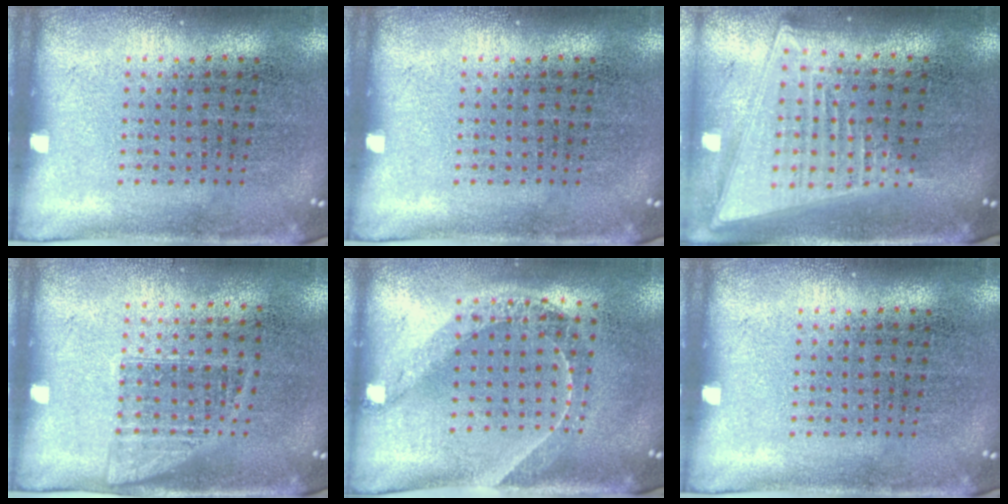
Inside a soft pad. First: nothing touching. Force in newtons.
{"total": 0.0}
{"total": 2.0, "press": 1.7, "slide": 1.2}
{"total": 0.9, "press": 0.8, "slide": 0.5}
{"total": 1.6, "press": 1.3, "slide": 0.9}
{"total": 0.0}